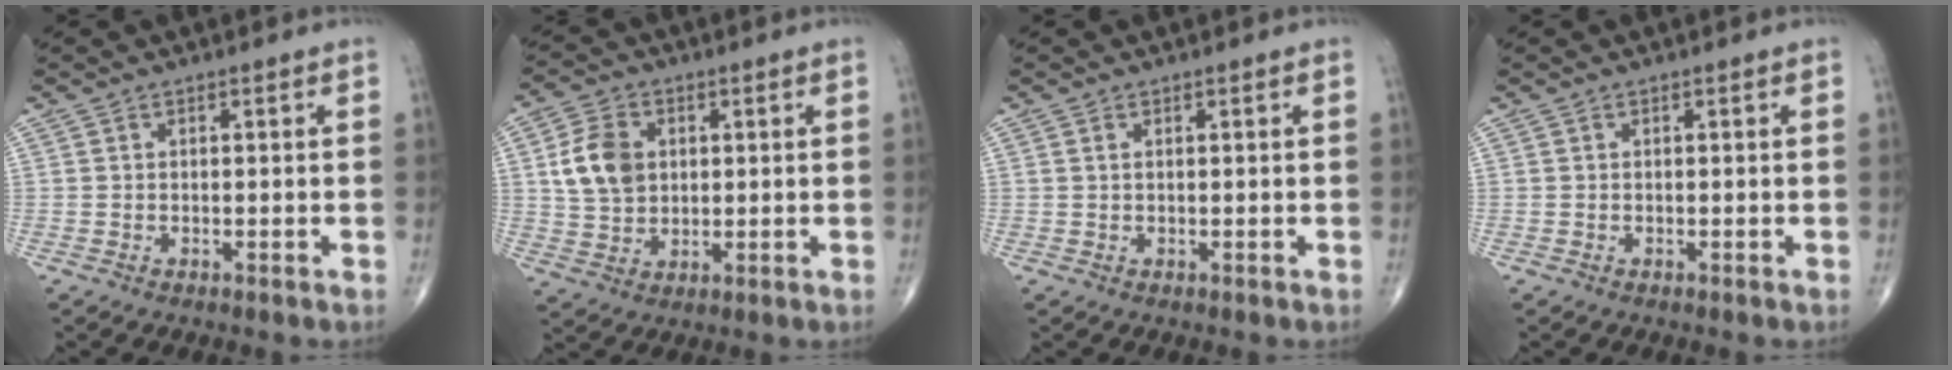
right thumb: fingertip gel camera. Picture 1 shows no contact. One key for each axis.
{"total": 9.1, "fx": 1.9, "fy": 6.7, "fz": 5.8, "tx": -0.097, "ty": -0.001, "tz": 0.038}
{"total": 0.5, "fx": 0.3, "fy": 0.2, "fz": 0.4, "tx": -0.007, "ty": 0.005, "tz": 0.006}
{"total": 0.0}